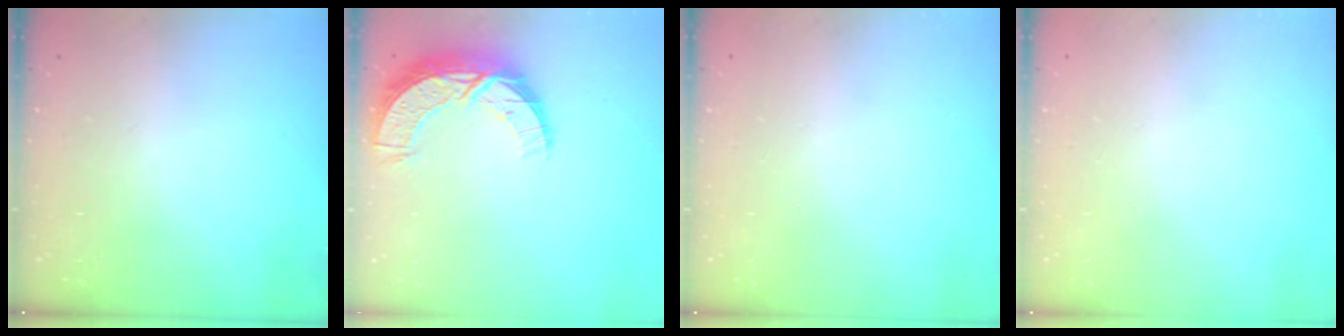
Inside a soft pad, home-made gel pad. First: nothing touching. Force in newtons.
{"total": 11.6, "press": 11.6, "slide": 0.7}
{"total": 0.0}
{"total": 0.0}